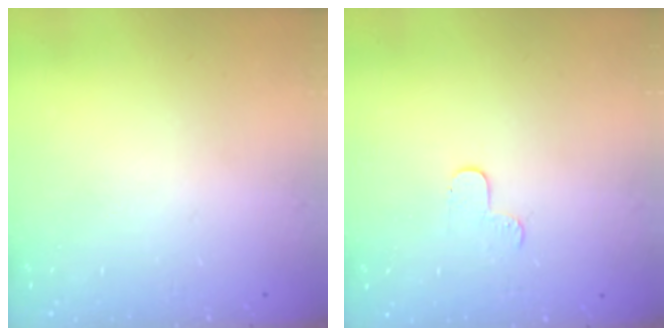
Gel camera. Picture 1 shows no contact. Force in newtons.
{"total": 4.1, "press": 4.0, "slide": 0.4}